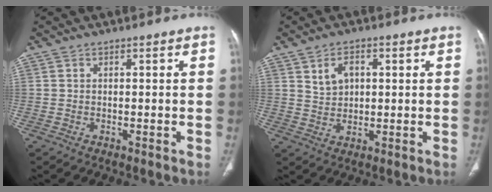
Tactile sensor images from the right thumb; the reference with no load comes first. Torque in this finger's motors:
{"motor_torque": [-0.43, 0.34, 0.13, 0.15, 0.03]}